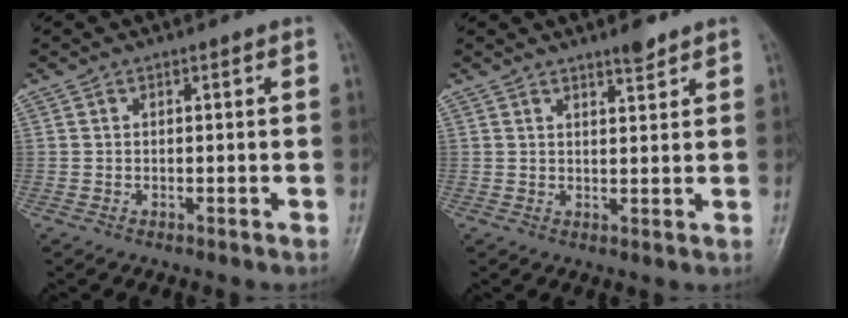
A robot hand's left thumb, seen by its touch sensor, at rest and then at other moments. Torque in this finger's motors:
{"motor_torque": [-0.30, 0.17, -0.33, -0.22, 0.07]}